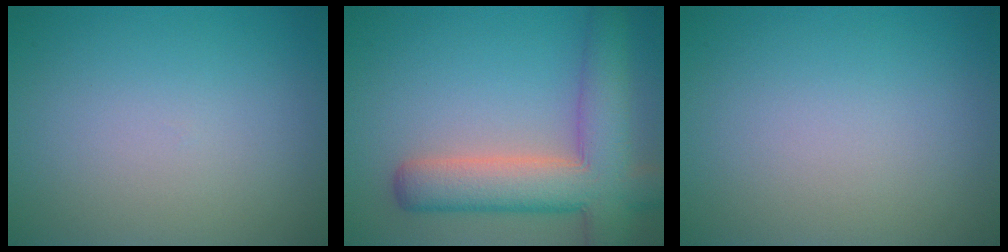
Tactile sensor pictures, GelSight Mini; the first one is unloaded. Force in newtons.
{"total": 8.4, "press": 8.3, "slide": 0.6}
{"total": 0.0}